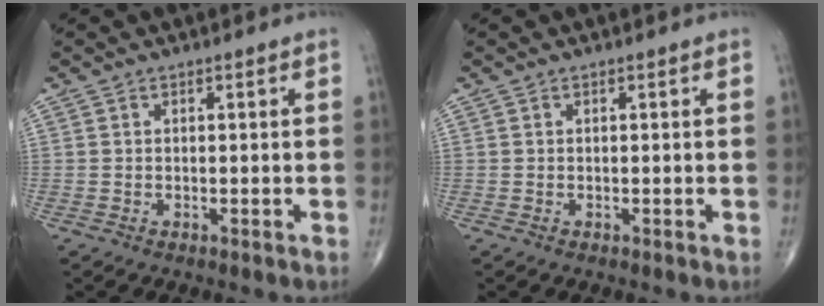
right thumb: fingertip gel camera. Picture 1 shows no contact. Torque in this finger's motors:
{"motor_torque": [-0.26, 0.26, -0.12, -0.12, 0.00]}